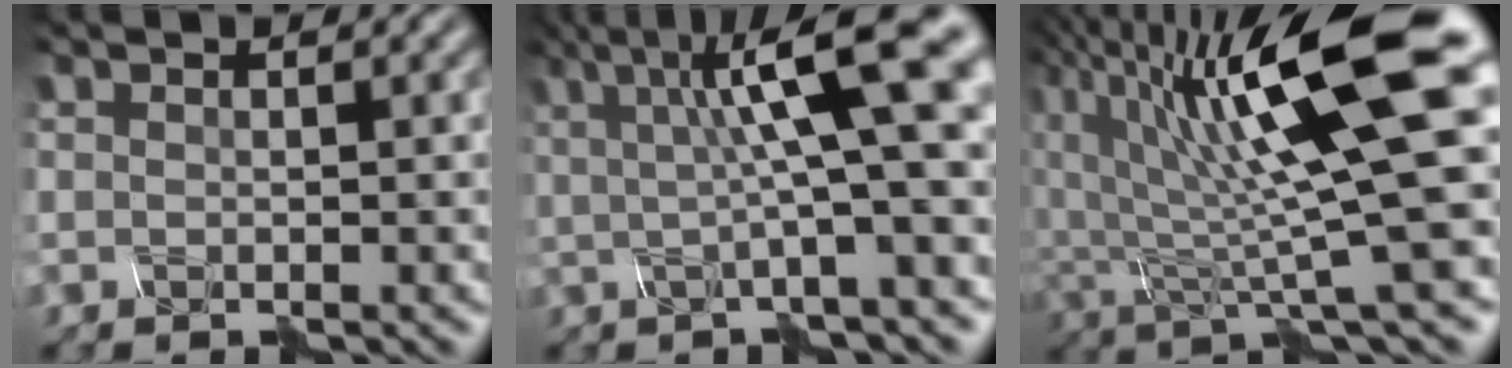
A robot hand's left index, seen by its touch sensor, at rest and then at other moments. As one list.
[{"total": 7.5, "force": [0.7, 0.9, 7.4], "torque": [-0.128, -0.017, 0.044]}, {"total": 10.5, "force": [2.2, 0.8, 10.2], "torque": [-0.197, -0.015, 0.080]}]